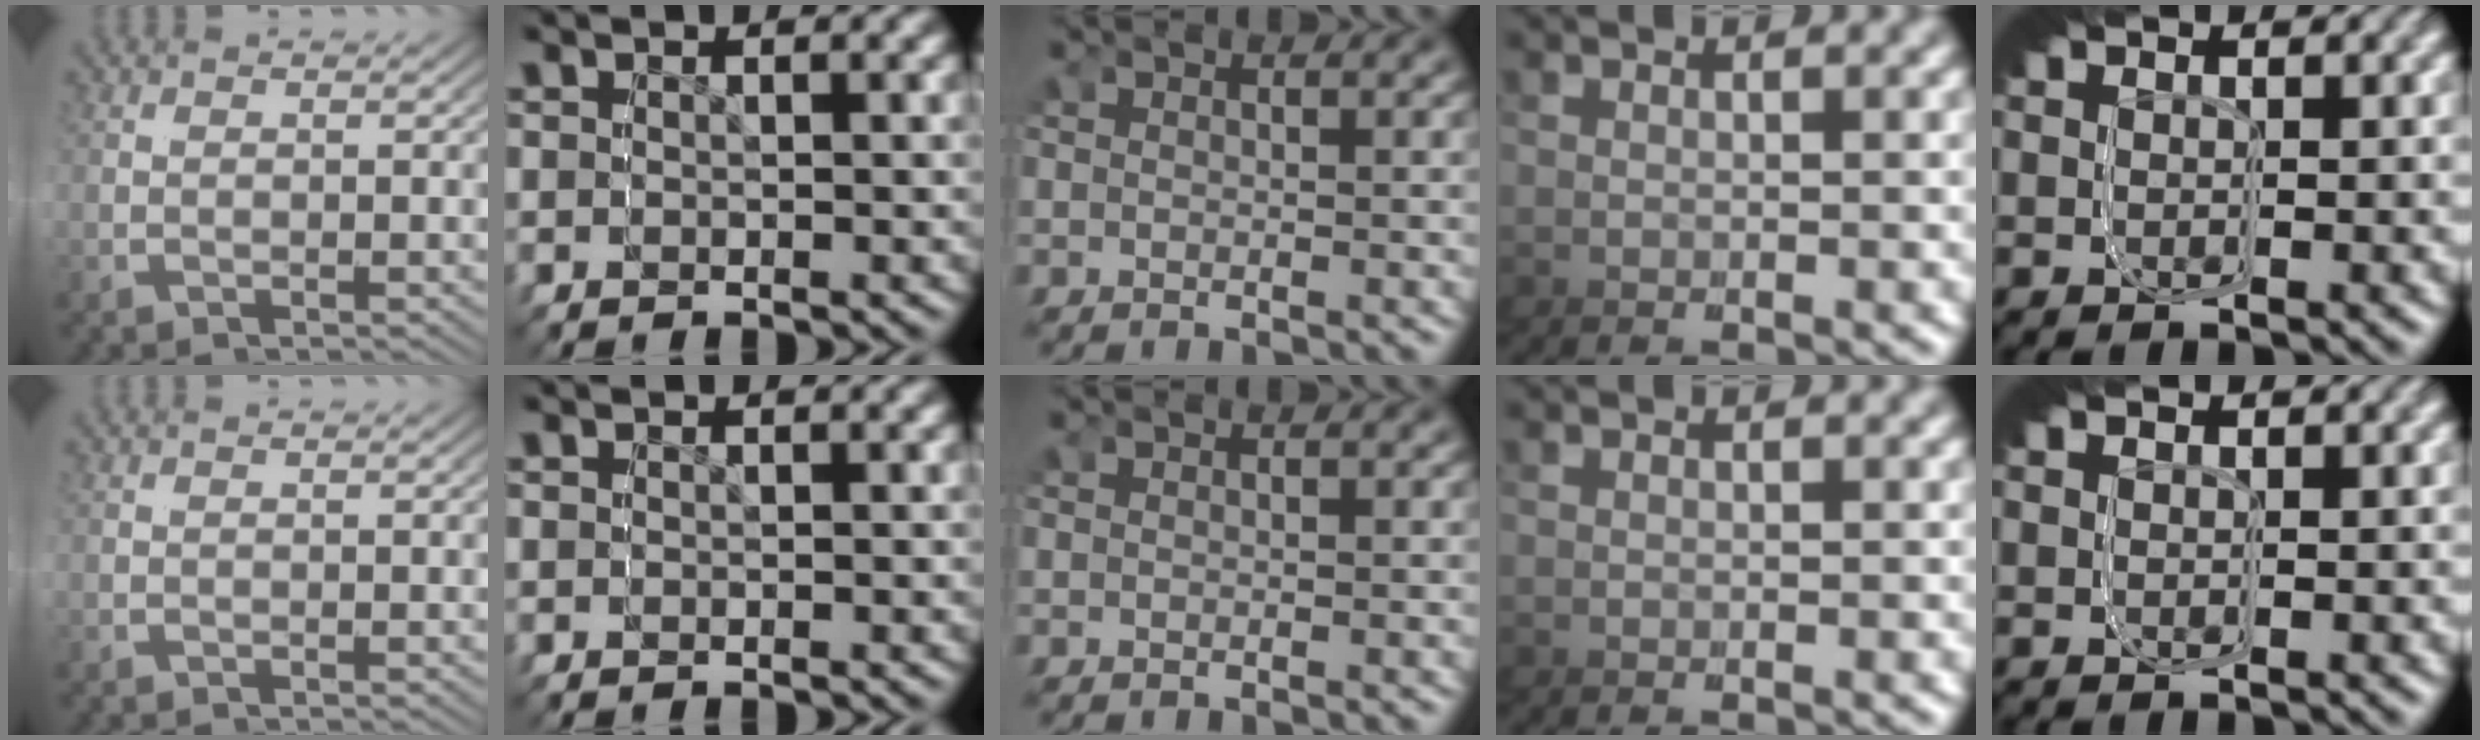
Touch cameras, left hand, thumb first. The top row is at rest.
{}